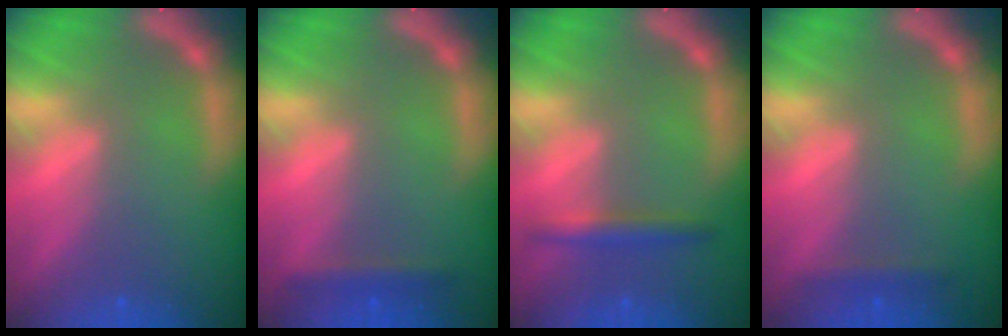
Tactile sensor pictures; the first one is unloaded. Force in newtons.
{"total": 1.9}
{"total": 2.4}
{"total": 1.4}